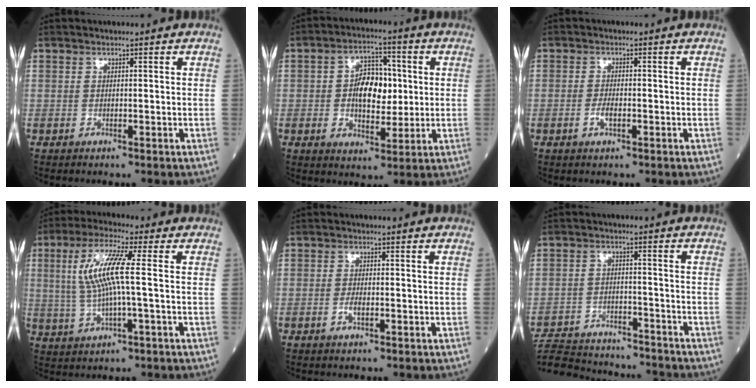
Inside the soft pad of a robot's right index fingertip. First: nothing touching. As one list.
[{"total": 8.5, "force": [0.7, 5.0, 6.9], "torque": [-0.115, 0.016, 0.013]}, {"total": 2.0, "force": [-0.7, 0.6, 1.7], "torque": [-0.036, 0.000, -0.013]}, {"total": 9.6, "force": [1.3, 0.9, 9.5], "torque": [-0.211, 0.015, 0.025]}, {"total": 1.5, "force": [-0.5, 0.4, 1.4], "torque": [-0.028, 0.001, -0.010]}, {"total": 16.4, "force": [-15.5, 3.5, 4.3], "torque": [-0.098, 0.005, -0.227]}]